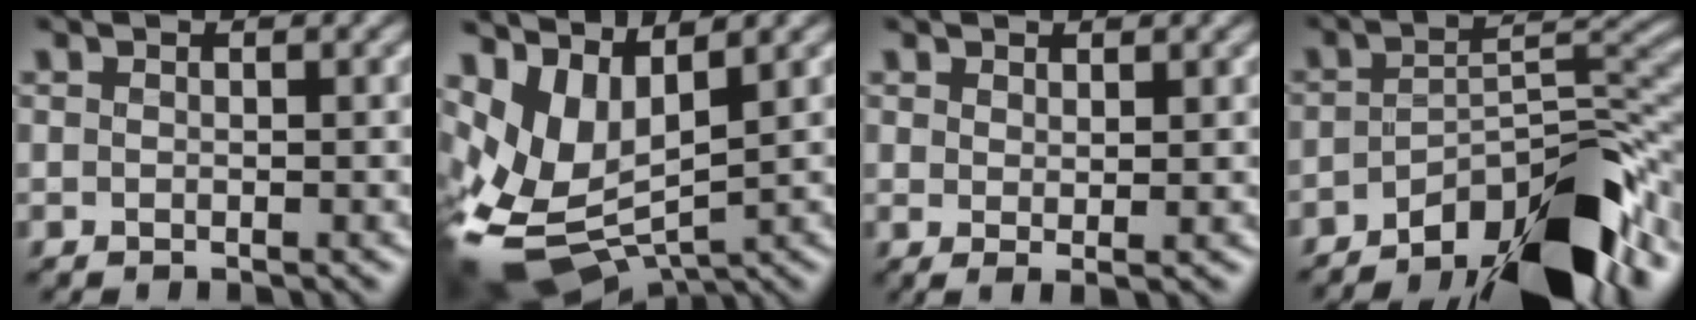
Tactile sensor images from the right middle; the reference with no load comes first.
{"total": 7.4, "force": [0.9, 4.6, 5.8], "torque": [-0.132, -0.016, 0.040]}
{"total": 1.1, "force": [0.7, 0.0, 0.8], "torque": [-0.015, 0.004, 0.019]}
{"total": 10.8, "force": [-7.6, 2.8, 7.0], "torque": [-0.102, 0.014, -0.129]}